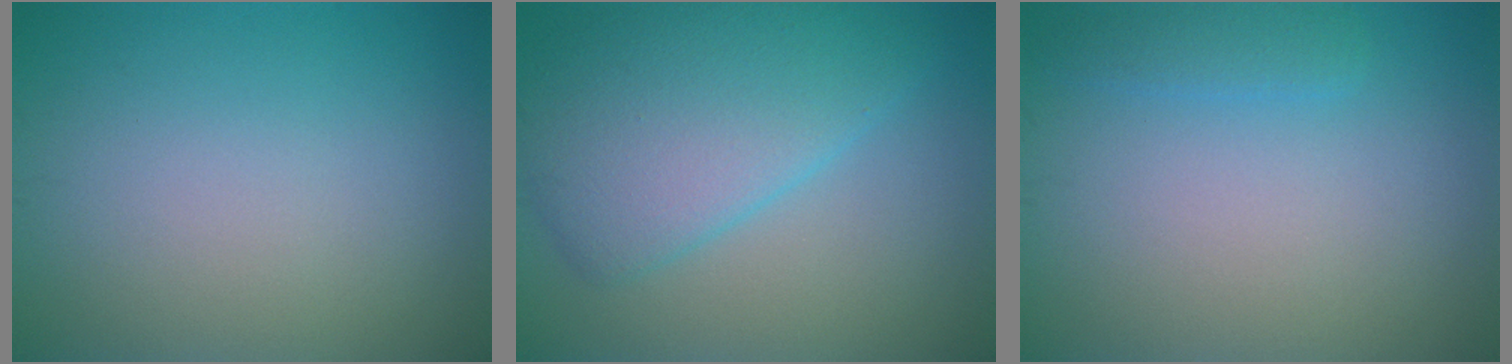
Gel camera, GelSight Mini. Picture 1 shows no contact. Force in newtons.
{"total": 6.8, "press": 6.8, "slide": 0.1}
{"total": 1.4, "press": 1.4, "slide": 0.1}